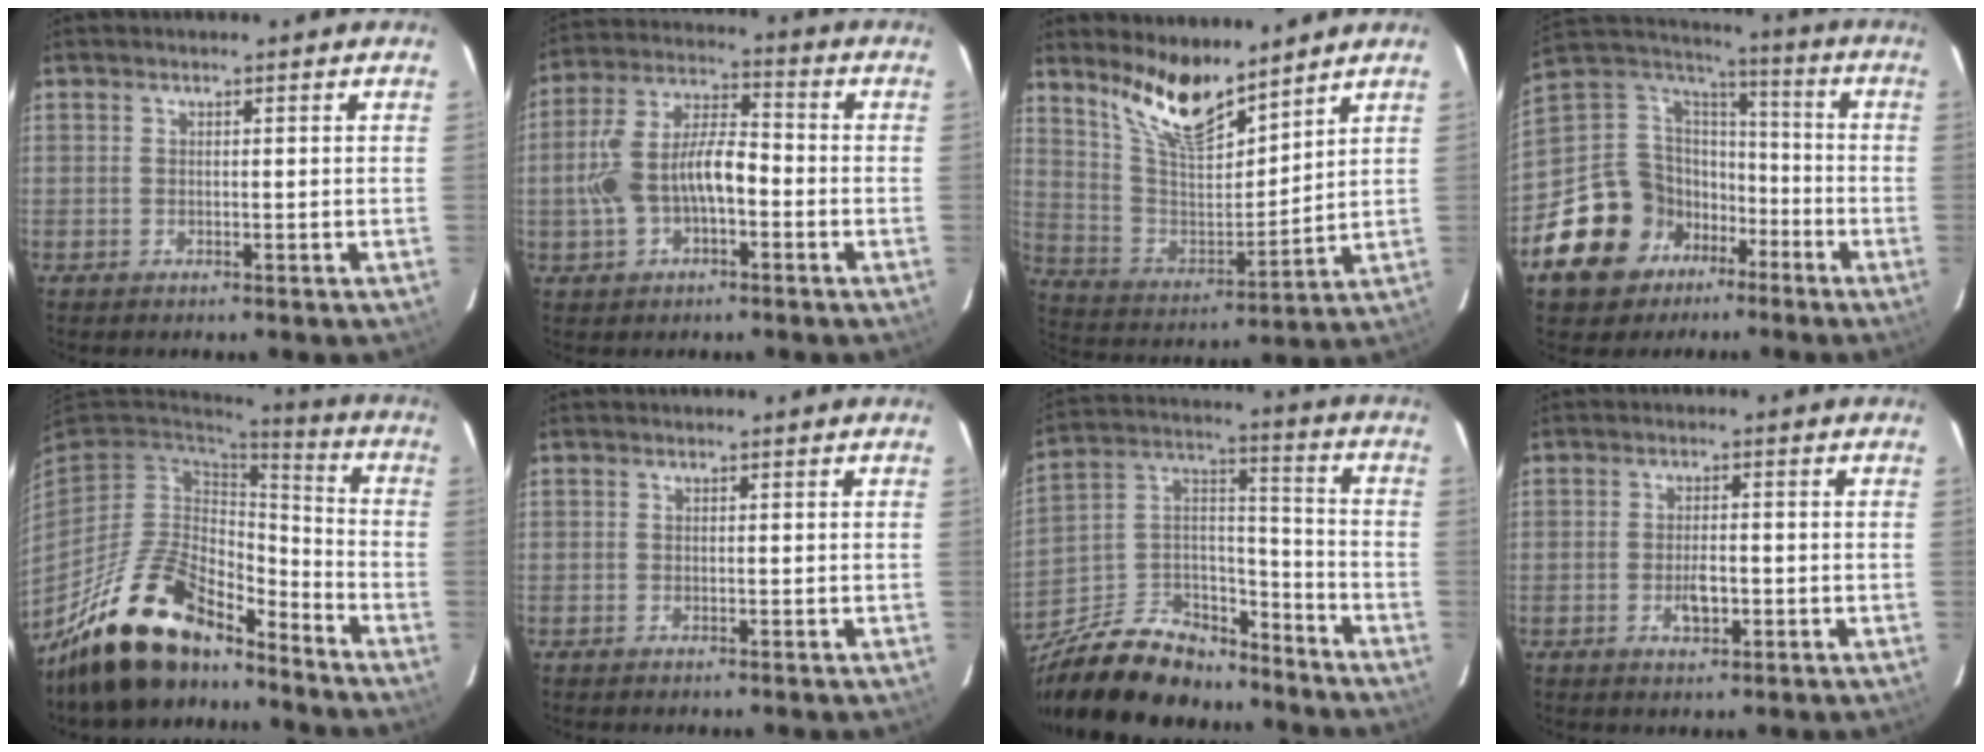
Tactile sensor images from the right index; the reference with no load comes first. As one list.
[{"total": 11.9, "force": [-2.8, 5.9, 9.9], "torque": [-0.207, 0.017, -0.046]}, {"total": 13.6, "force": [10.7, 3.7, 7.4], "torque": [-0.146, -0.011, 0.210]}, {"total": 17.1, "force": [-9.0, 13.4, 5.6], "torque": [-0.151, 0.049, -0.146]}, {"total": 19.9, "force": [-15.2, 8.1, 9.9], "torque": [-0.208, 0.003, -0.259]}, {"total": 0.0}, {"total": 23.5, "force": [-17.3, 11.5, 10.8], "torque": [-0.246, 0.046, -0.274]}, {"total": 3.8, "force": [-1.3, 1.7, 3.2], "torque": [-0.060, -0.001, -0.019]}]